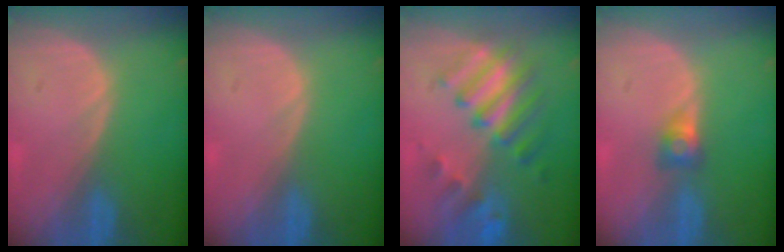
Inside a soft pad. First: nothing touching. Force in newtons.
{"total": 0.0}
{"total": 8.8, "press": 8.1, "slide": 3.3}
{"total": 2.6, "press": 2.3, "slide": 1.0}